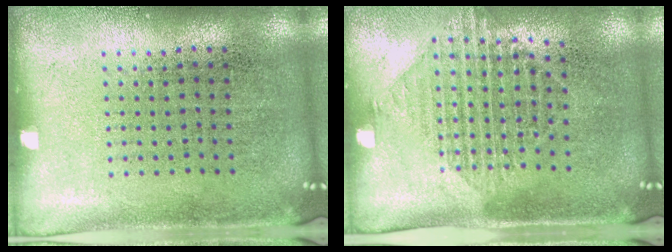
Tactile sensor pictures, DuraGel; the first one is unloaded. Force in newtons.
{"total": 1.5, "press": 1.3, "slide": 0.9}